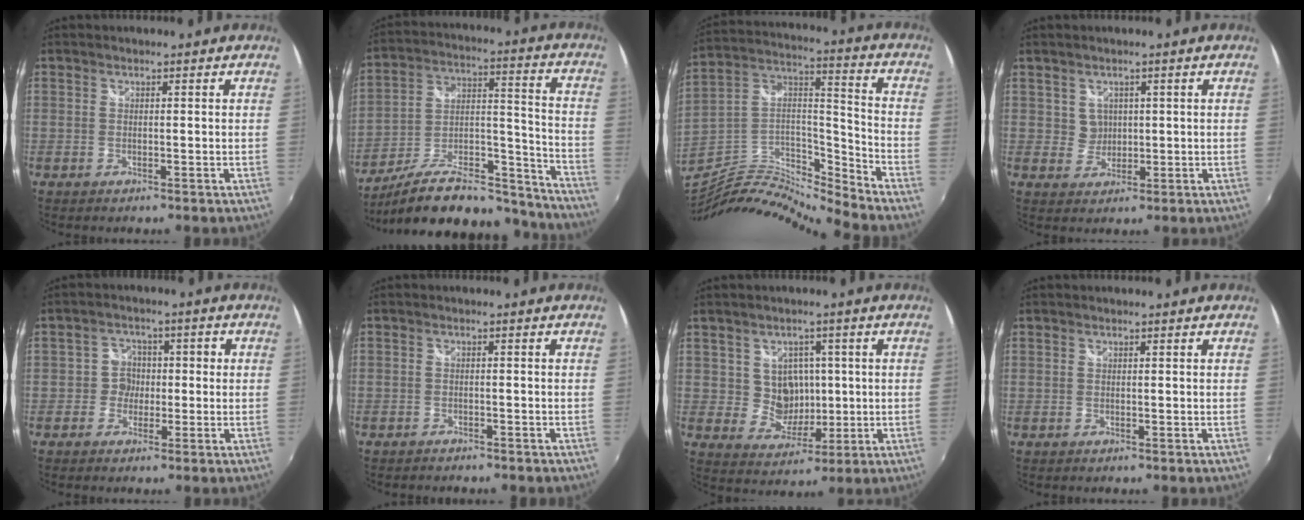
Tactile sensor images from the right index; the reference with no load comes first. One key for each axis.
{"total": 24.9, "fx": -20.2, "fy": 8.3, "fz": 12.0, "tx": -0.194, "ty": 0.023, "tz": -0.291}
{"total": 15.1, "fx": -14.6, "fy": -0.3, "fz": 3.8, "tx": -0.073, "ty": 0.021, "tz": -0.288}
{"total": 2.8, "fx": 1.0, "fy": 2.7, "fz": 0.2, "tx": 0.002, "ty": 0.006, "tz": 0.018}
{"total": 4.4, "fx": -1.2, "fy": 4.2, "fz": 0.7, "tx": -0.002, "ty": 0.015, "tz": -0.028}
{"total": 2.6, "fx": -2.4, "fy": 0.8, "fz": 0.6, "tx": -0.023, "ty": -0.003, "tz": -0.037}
{"total": 6.9, "fx": 0.9, "fy": 6.5, "fz": 2.3, "tx": -0.045, "ty": 0.007, "tz": 0.026}
{"total": 0.0}